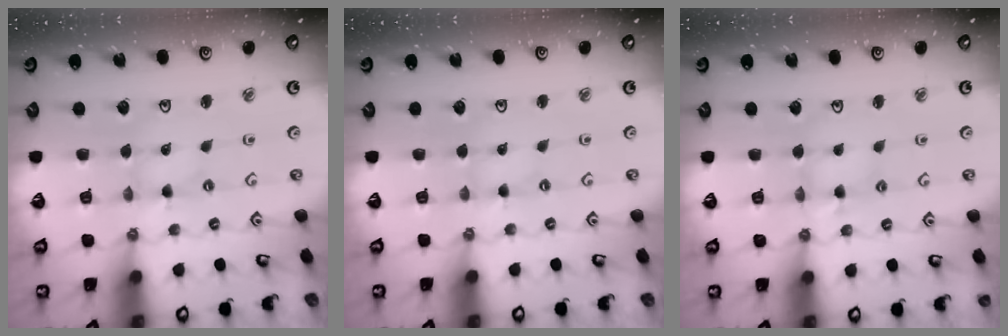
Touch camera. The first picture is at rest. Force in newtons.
{"total": 0.8, "press": 0.7, "slide": 0.2}
{"total": 5.6, "press": 5.6, "slide": 0.4}